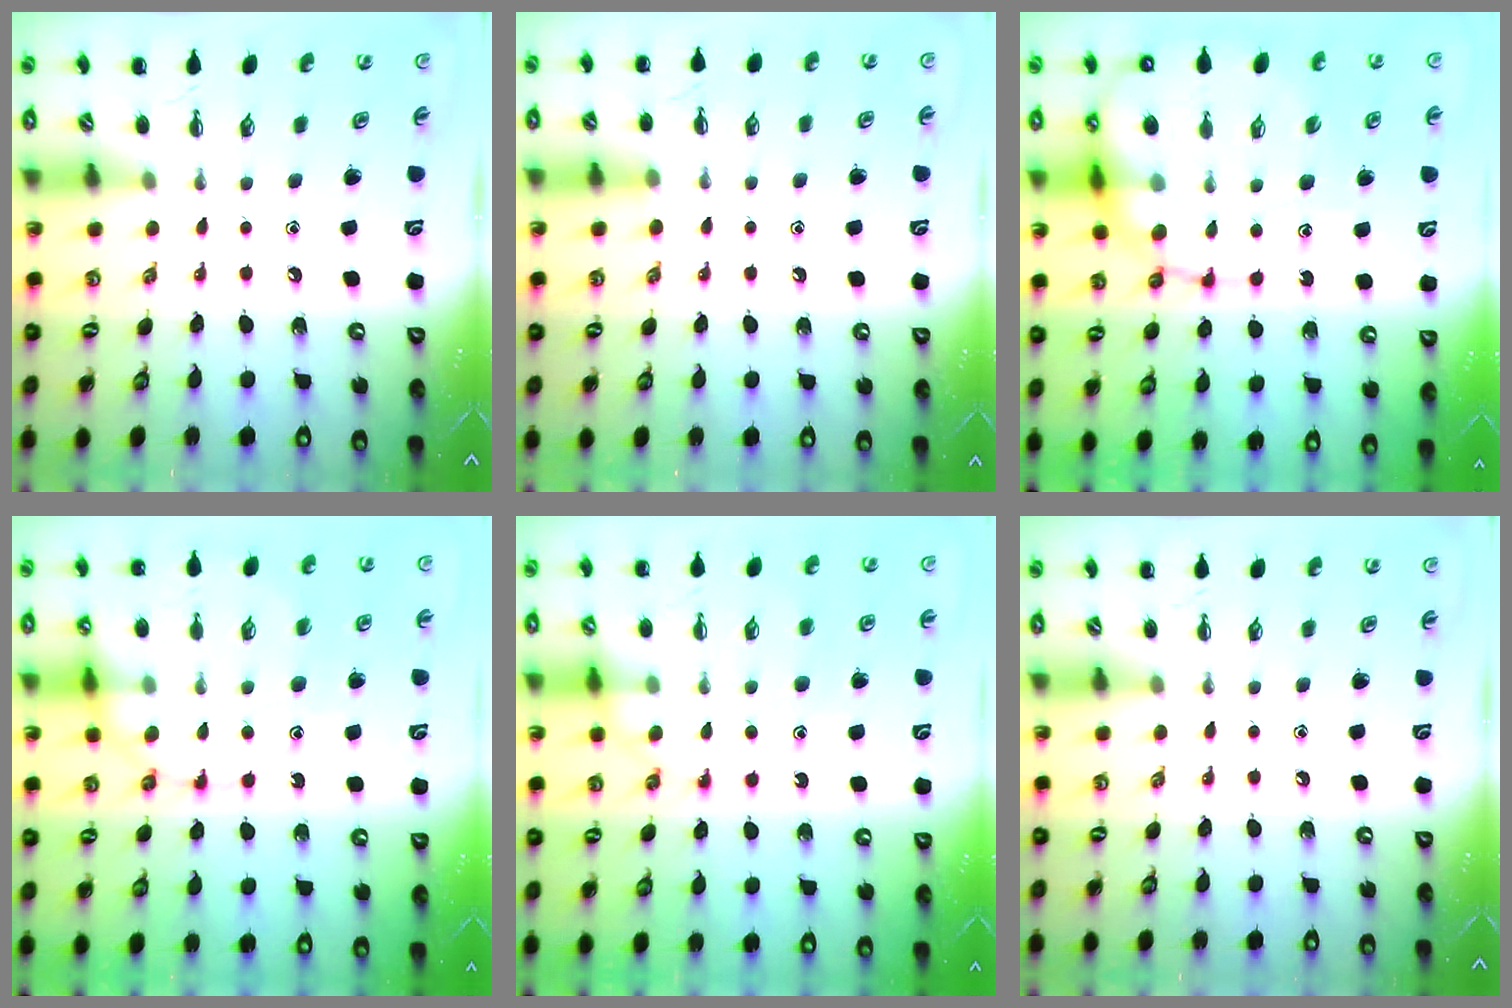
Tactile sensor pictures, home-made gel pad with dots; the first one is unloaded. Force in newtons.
{"total": 7.8, "press": 7.5, "slide": 2.2}
{"total": 20.8, "press": 20.6, "slide": 3.0}
{"total": 16.6, "press": 16.5, "slide": 2.0}
{"total": 12.6, "press": 12.5, "slide": 0.9}
{"total": 0.0}